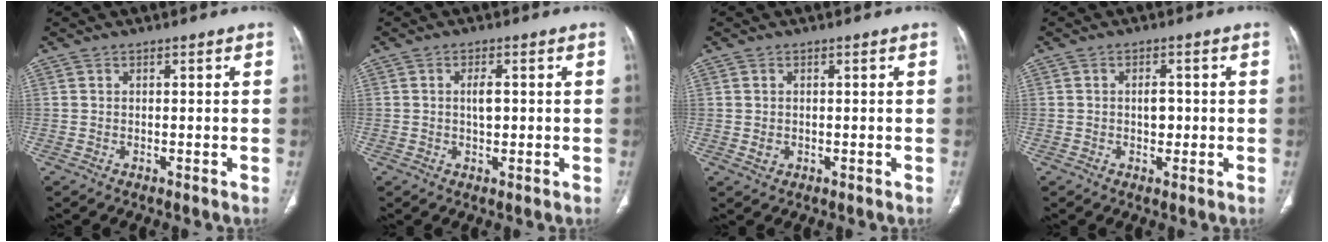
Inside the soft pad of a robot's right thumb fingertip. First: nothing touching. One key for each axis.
{"total": 2.8, "fx": 0.2, "fy": 1.4, "fz": 2.4, "tx": -0.041, "ty": 0.001, "tz": 0.004}
{"total": 1.5, "fx": -0.1, "fy": 1.3, "fz": 0.8, "tx": -0.013, "ty": 0.000, "tz": 0.004}
{"total": 2.8, "fx": -0.1, "fy": 1.9, "fz": 2.1, "tx": -0.020, "ty": 0.003, "tz": -0.001}